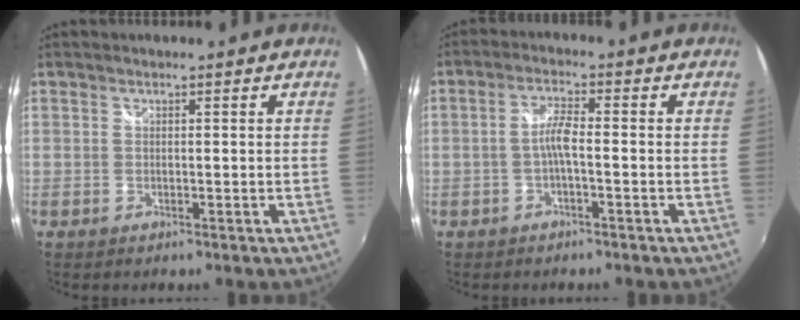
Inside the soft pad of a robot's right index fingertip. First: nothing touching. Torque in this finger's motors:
{"motor_torque": [0.56, -0.08, 0.16, 0.06]}